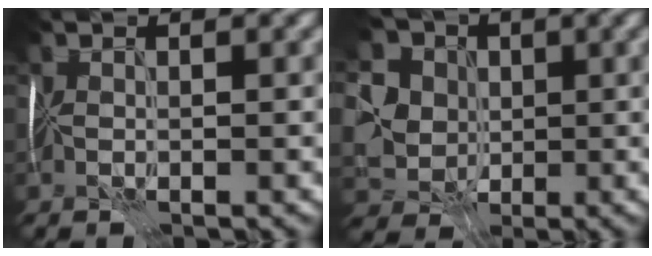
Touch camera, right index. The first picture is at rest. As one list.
[{"total": 6.3, "force": [0.6, 5.3, 3.2], "torque": [-0.072, 0.014, -0.003]}]